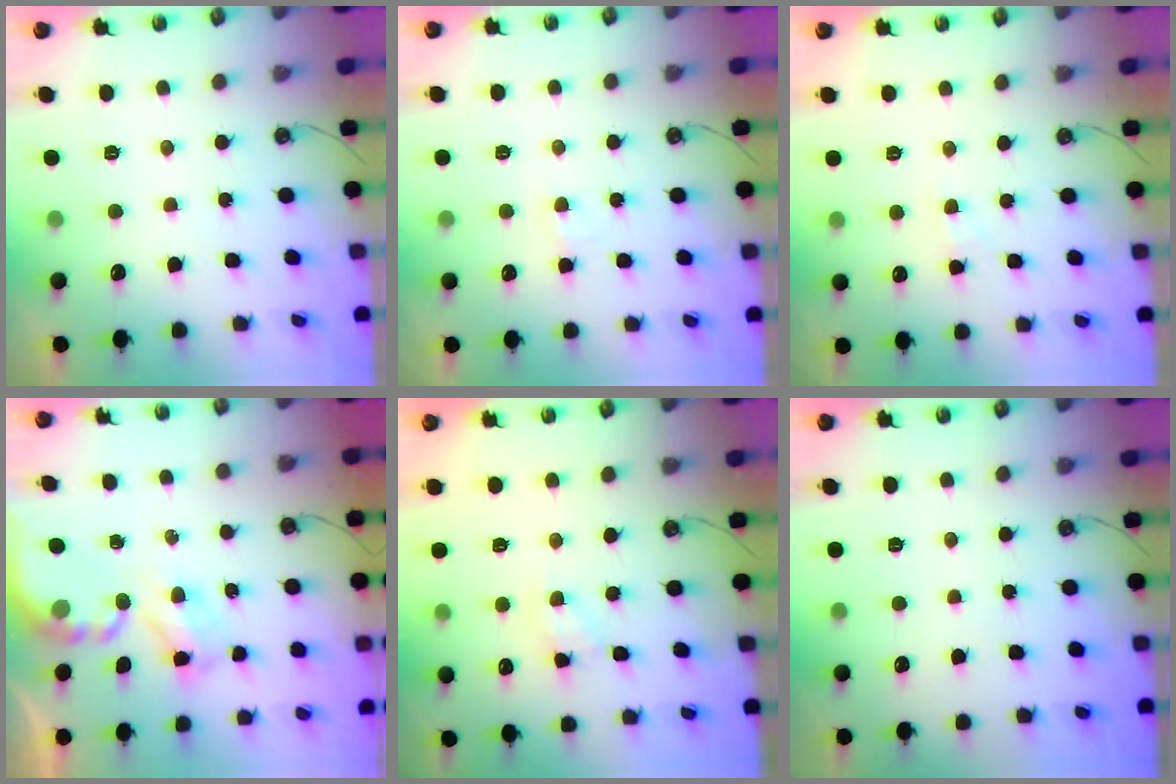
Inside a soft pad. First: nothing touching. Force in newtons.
{"total": 2.8, "press": 2.8, "slide": 0.4}
{"total": 3.3, "press": 3.3, "slide": 0.5}
{"total": 3.7, "press": 3.7, "slide": 0.2}
{"total": 4.8, "press": 4.8, "slide": 0.5}
{"total": 0.0}